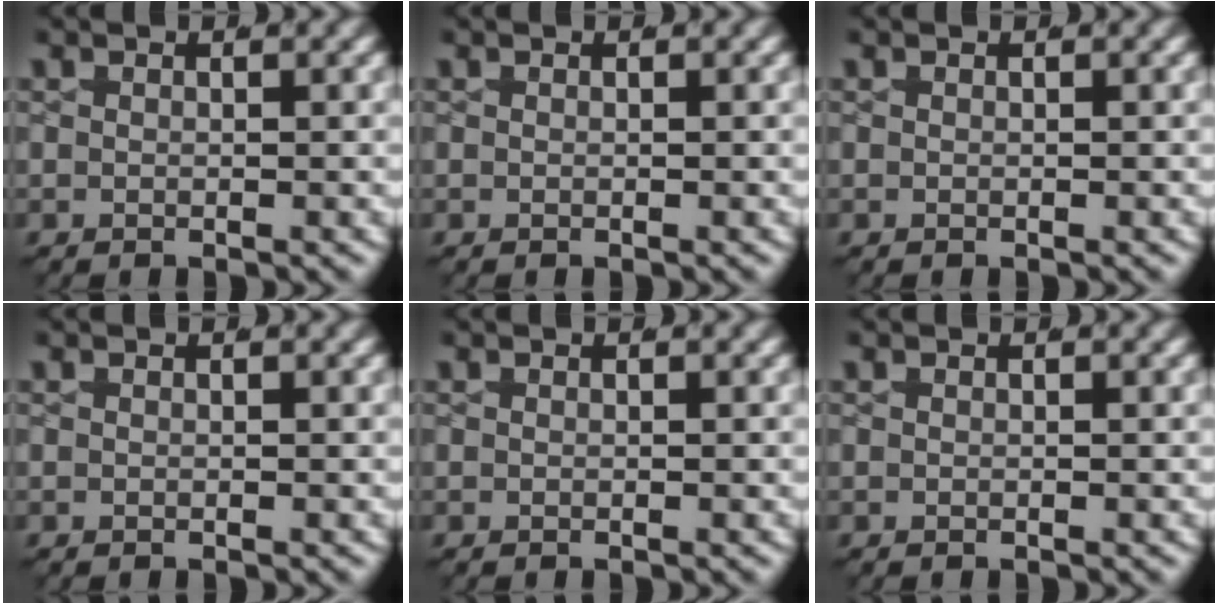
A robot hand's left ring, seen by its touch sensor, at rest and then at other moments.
{"total": 0.0}
{"total": 0.0}
{"total": 0.0}
{"total": 0.0}
{"total": 0.0}